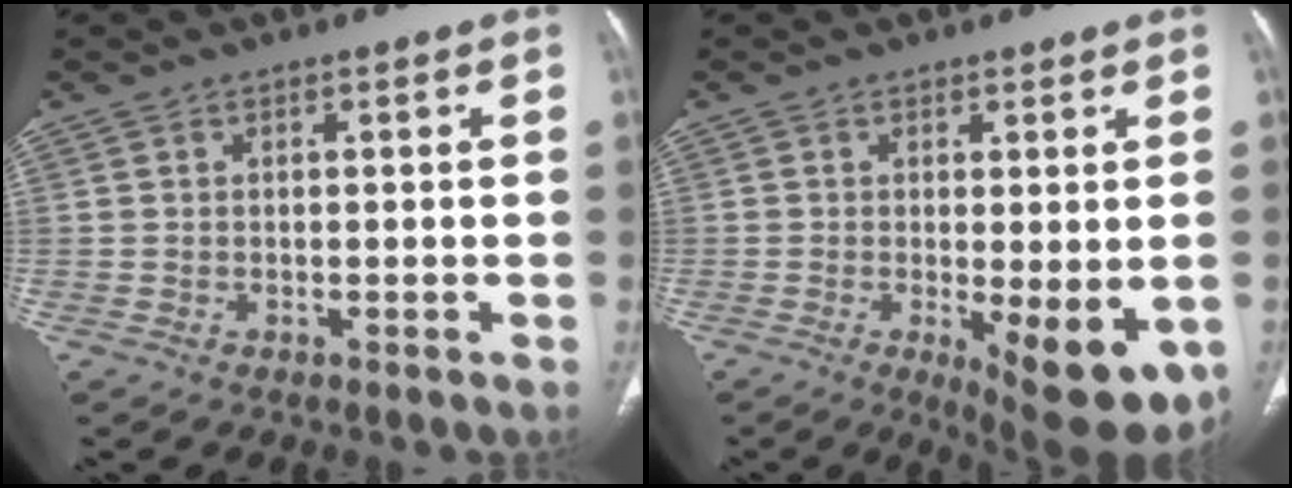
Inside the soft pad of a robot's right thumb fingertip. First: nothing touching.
{"total": 11.4, "force": [-3.2, 3.8, 10.2], "torque": [-0.128, -0.023, -0.033]}